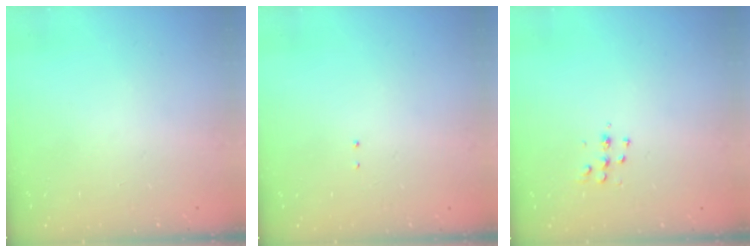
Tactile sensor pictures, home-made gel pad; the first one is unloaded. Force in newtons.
{"total": 1.3, "press": 1.2, "slide": 0.6}
{"total": 5.5, "press": 5.5, "slide": 0.4}